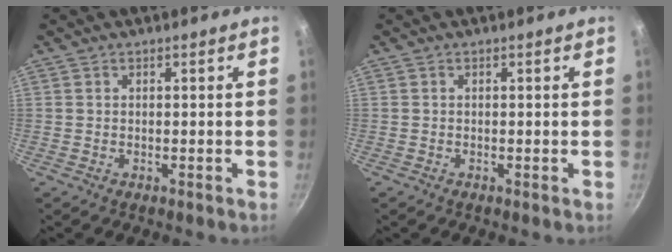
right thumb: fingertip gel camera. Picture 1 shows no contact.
{"total": 0.0}